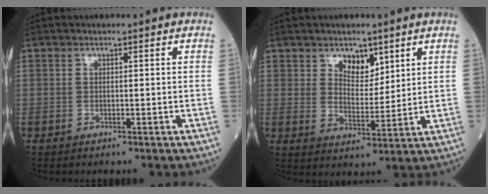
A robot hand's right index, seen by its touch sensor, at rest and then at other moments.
{"total": 5.1, "force": [3.2, 2.8, 2.8], "torque": [-0.039, -0.005, 0.059]}